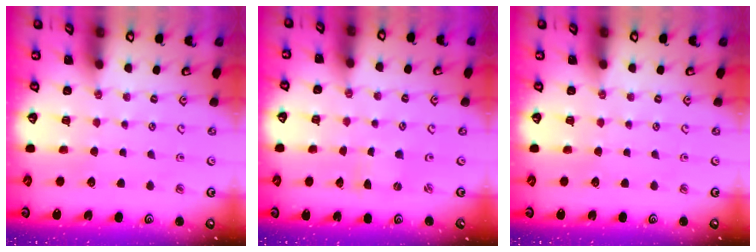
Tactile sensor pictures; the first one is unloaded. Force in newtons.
{"total": 0.0}
{"total": 0.0}